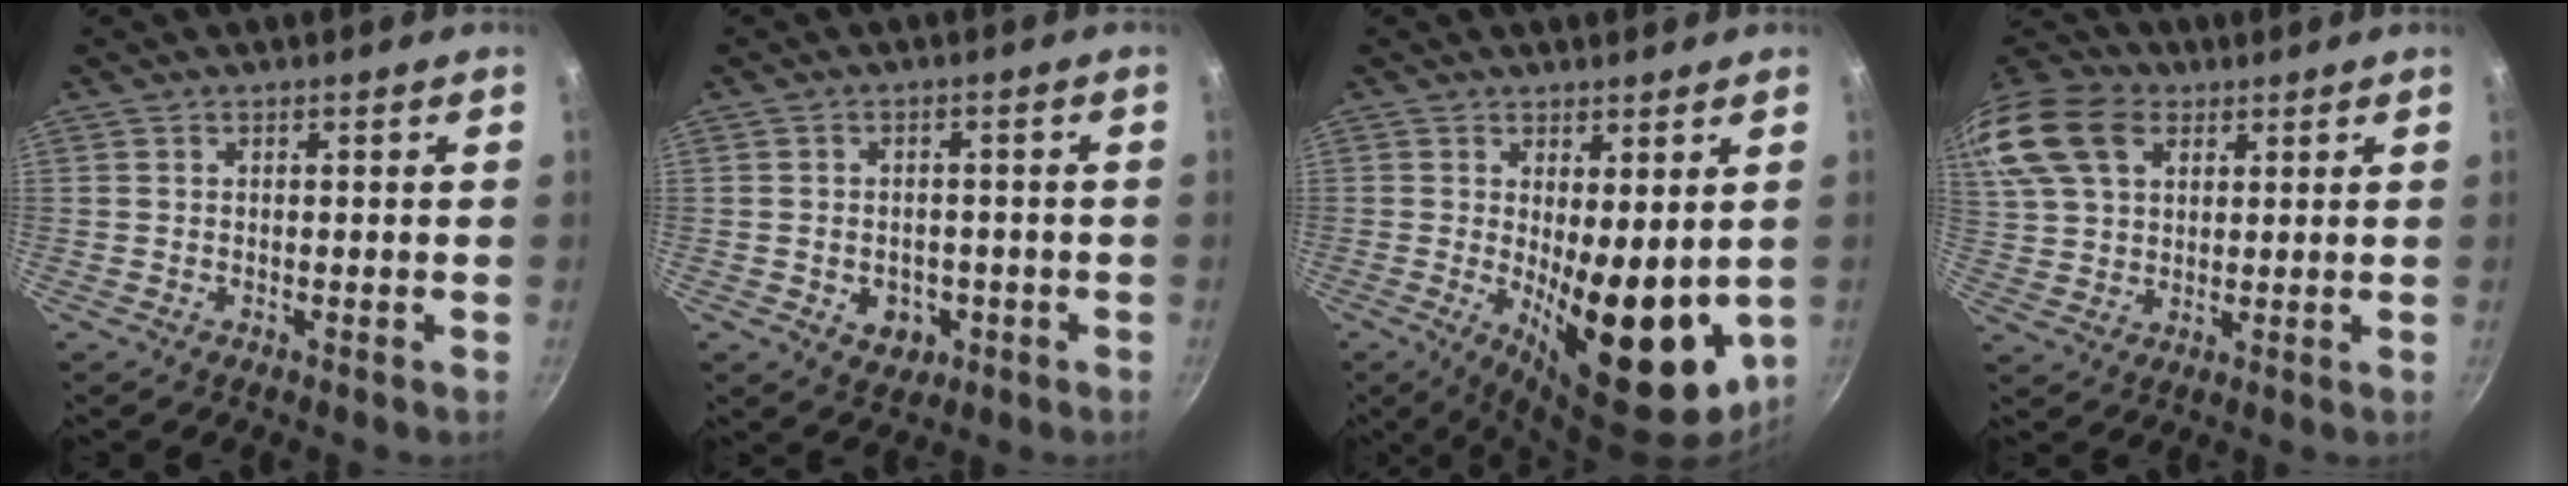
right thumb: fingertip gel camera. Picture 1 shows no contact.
{"total": 5.7, "force": [-1.8, 4.5, 3.1], "torque": [-0.027, 0.010, -0.013]}
{"total": 15.9, "force": [-0.7, 6.3, 14.6], "torque": [-0.171, -0.027, 0.007]}
{"total": 18.9, "force": [8.0, 12.8, 11.3], "torque": [-0.244, 0.018, 0.147]}